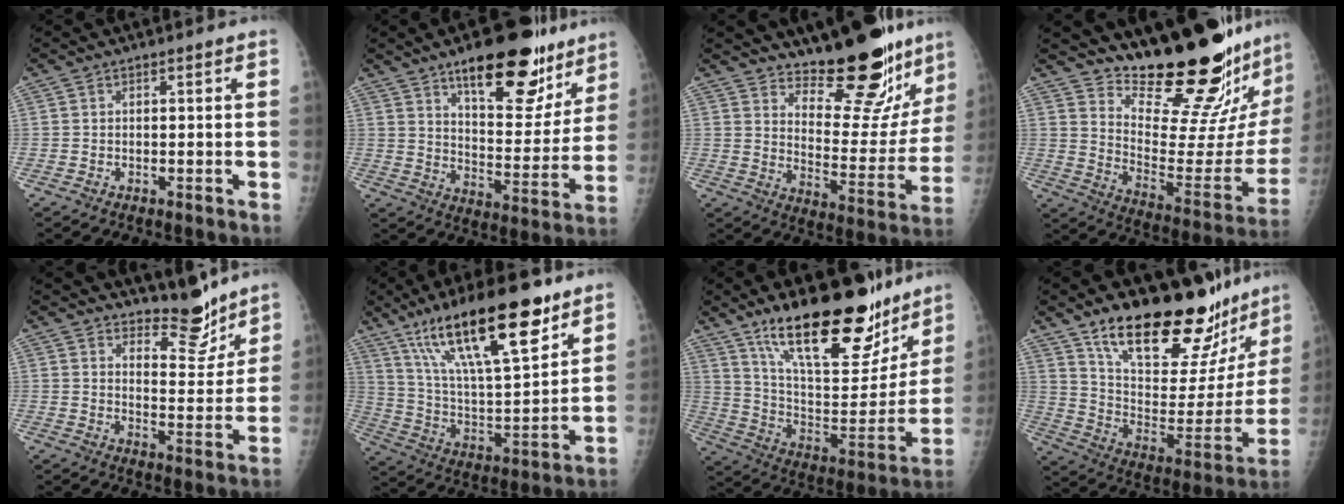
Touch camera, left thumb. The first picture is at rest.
{"total": 21.0, "force": [13.6, 8.7, 13.4], "torque": [-0.131, -0.069, 0.203]}
{"total": 19.5, "force": [16.0, 6.3, 9.3], "torque": [-0.080, -0.130, 0.225]}
{"total": 26.2, "force": [22.5, 4.2, 12.6], "torque": [-0.157, -0.199, 0.317]}
{"total": 8.3, "force": [7.3, 2.8, 2.6], "torque": [-0.005, -0.065, 0.116]}
{"total": 24.1, "force": [15.1, 6.8, 17.5], "torque": [-0.280, -0.049, 0.268]}
{"total": 27.0, "force": [18.5, 10.0, 17.0], "torque": [-0.221, -0.084, 0.301]}
{"total": 28.4, "force": [21.5, 10.5, 15.1], "torque": [-0.189, -0.101, 0.326]}